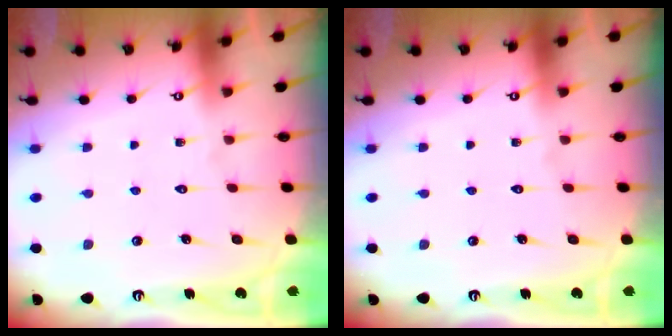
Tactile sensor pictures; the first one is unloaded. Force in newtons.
{"total": 0.0}